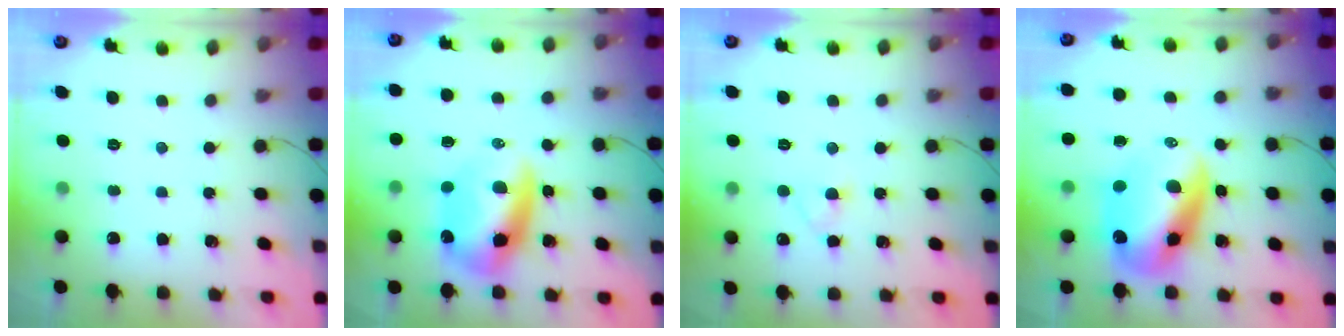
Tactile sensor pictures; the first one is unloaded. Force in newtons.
{"total": 11.5, "press": 11.2, "slide": 2.7}
{"total": 2.9, "press": 2.7, "slide": 1.2}
{"total": 15.3, "press": 14.8, "slide": 3.7}